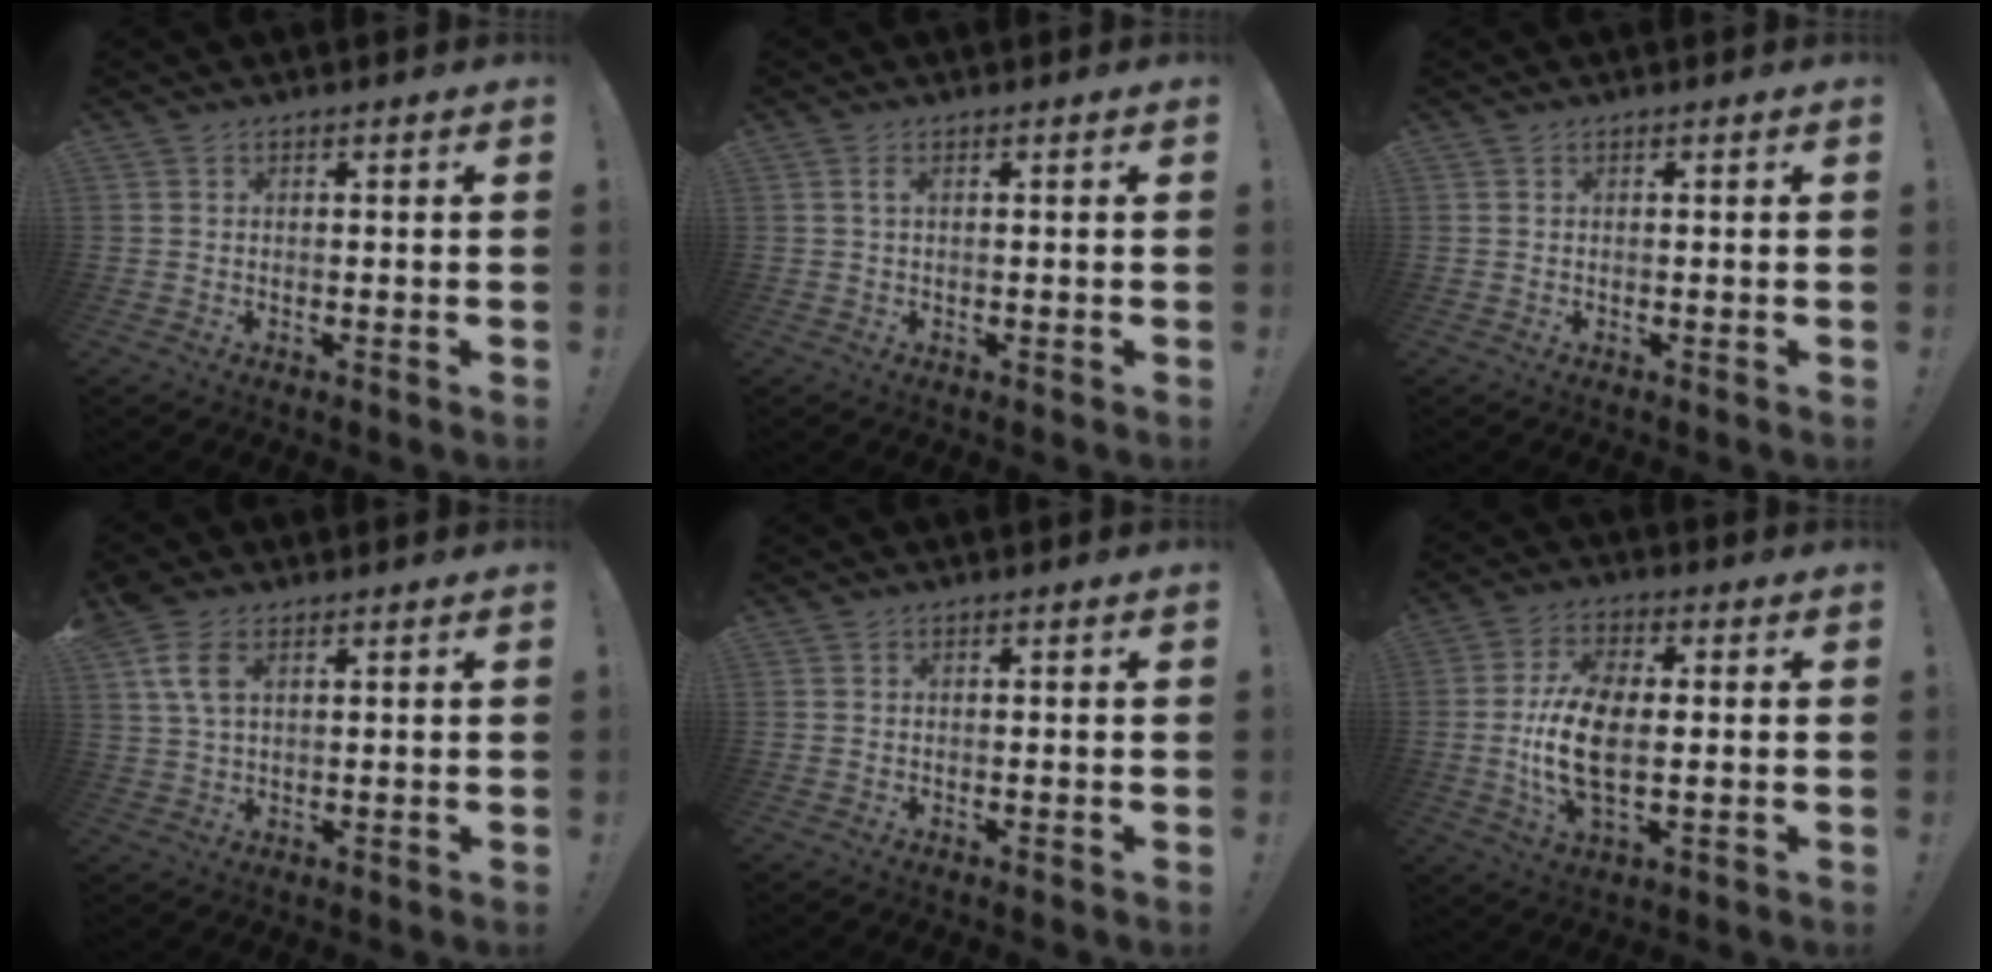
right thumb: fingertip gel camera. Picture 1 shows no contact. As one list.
[{"total": 1.4, "force": [0.2, 0.0, 1.4], "torque": [-0.028, 0.002, 0.002]}, {"total": 0.0}, {"total": 7.8, "force": [3.4, 4.1, 5.7], "torque": [-0.120, -0.001, 0.064]}, {"total": 0.0}, {"total": 13.8, "force": [-0.6, 6.6, 12.1], "torque": [-0.240, -0.009, -0.012]}]